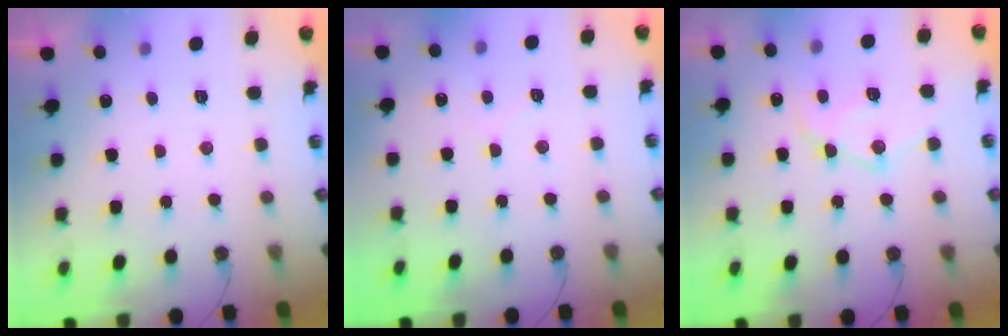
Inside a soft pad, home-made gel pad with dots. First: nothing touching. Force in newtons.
{"total": 3.5, "press": 3.4, "slide": 0.6}
{"total": 12.7, "press": 12.7, "slide": 1.1}